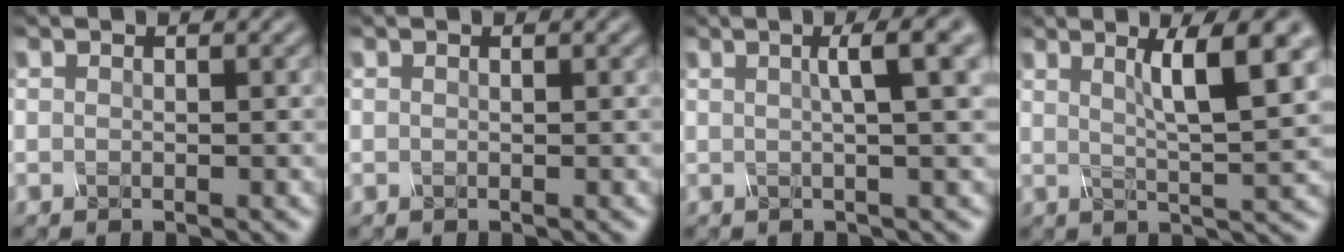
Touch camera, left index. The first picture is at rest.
{"total": 0.0}
{"total": 5.2, "force": [1.6, 1.3, 4.8], "torque": [-0.045, 0.022, 0.014]}
{"total": 6.6, "force": [2.3, 1.2, 6.1], "torque": [-0.082, 0.005, 0.044]}